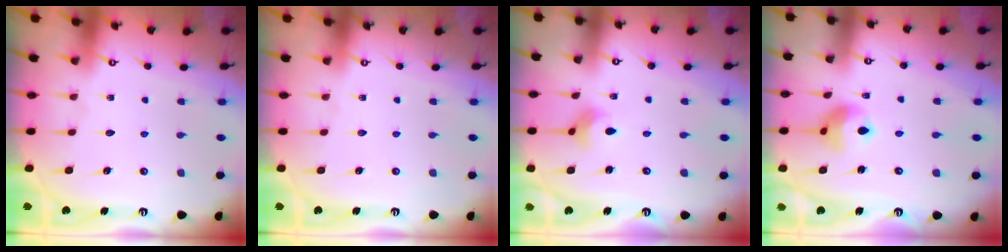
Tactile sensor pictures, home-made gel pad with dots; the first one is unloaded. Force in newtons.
{"total": 0.0}
{"total": 2.9, "press": 2.9, "slide": 0.3}
{"total": 9.2, "press": 9.1, "slide": 0.7}